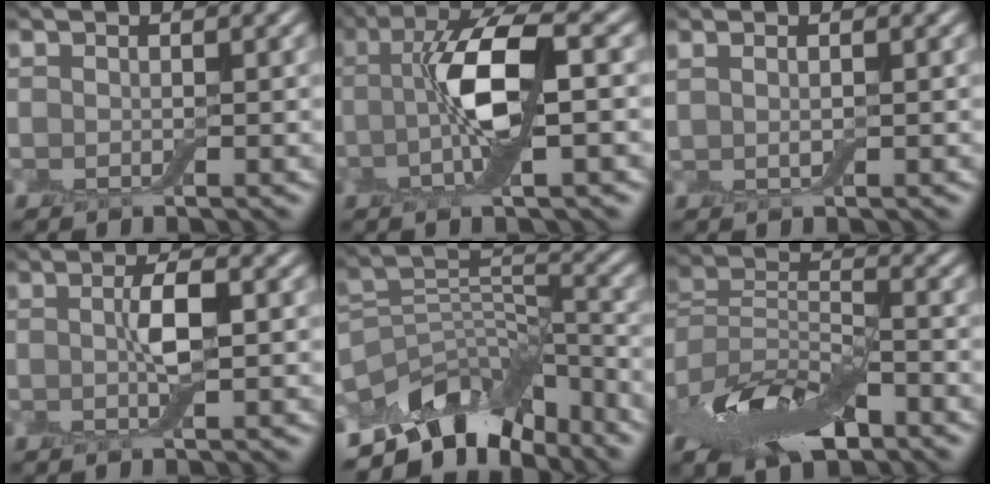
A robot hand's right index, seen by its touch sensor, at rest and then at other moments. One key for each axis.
{"total": 6.8, "fx": -0.2, "fy": 1.9, "fz": 6.5, "tx": -0.119, "ty": 0.006, "tz": -0.008}
{"total": 1.7, "fx": 0.7, "fy": 0.9, "fz": 1.3, "tx": -0.009, "ty": -0.004, "tz": -0.003}
{"total": 2.4, "fx": -0.4, "fy": 0.5, "fz": 2.3, "tx": -0.044, "ty": 0.001, "tz": -0.008}
{"total": 8.2, "fx": -6.8, "fy": 3.9, "fz": 2.3, "tx": -0.018, "ty": -0.007, "tz": -0.122}
{"total": 9.3, "fx": -5.9, "fy": 4.4, "fz": 5.7, "tx": -0.110, "ty": -0.001, "tz": -0.119}